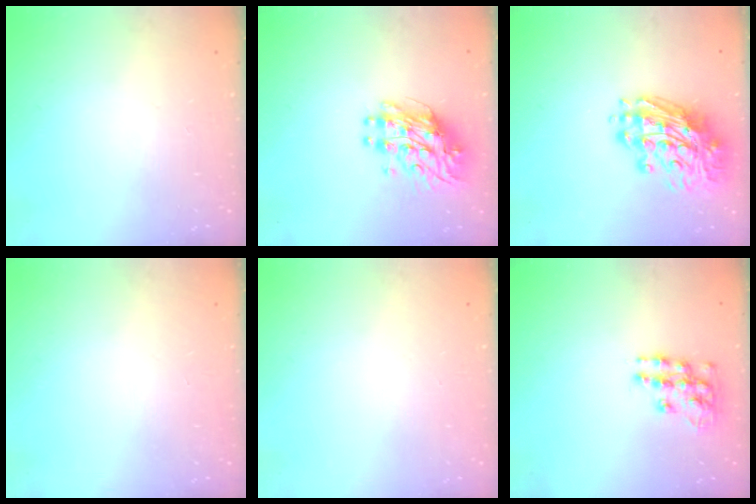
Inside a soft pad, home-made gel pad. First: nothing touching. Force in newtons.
{"total": 9.8, "press": 9.7, "slide": 0.8}
{"total": 15.0, "press": 14.9, "slide": 1.6}
{"total": 0.0}
{"total": 0.0}
{"total": 11.7, "press": 11.6, "slide": 0.8}